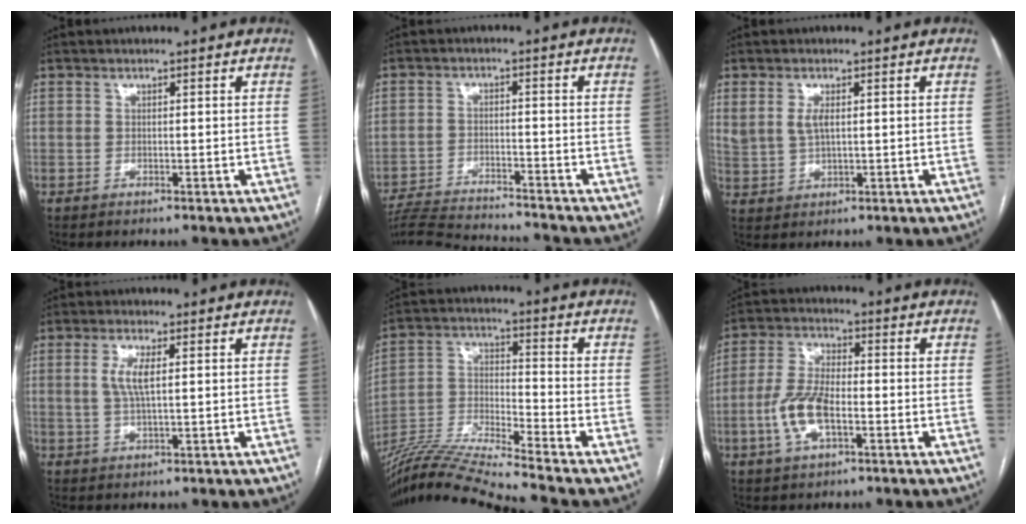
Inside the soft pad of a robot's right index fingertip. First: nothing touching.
{"total": 13.5, "force": [-12.9, 0.6, 4.0], "torque": [-0.067, -0.006, -0.199]}
{"total": 4.2, "force": [1.4, 2.0, 3.4], "torque": [-0.078, 0.009, 0.034]}
{"total": 4.2, "force": [0.9, 0.8, 4.0], "torque": [-0.084, 0.001, 0.018]}
{"total": 15.2, "force": [-14.0, -2.6, 5.2], "torque": [-0.098, -0.001, -0.258]}
{"total": 8.6, "force": [-2.5, 3.4, 7.5], "torque": [-0.168, 0.005, -0.047]}